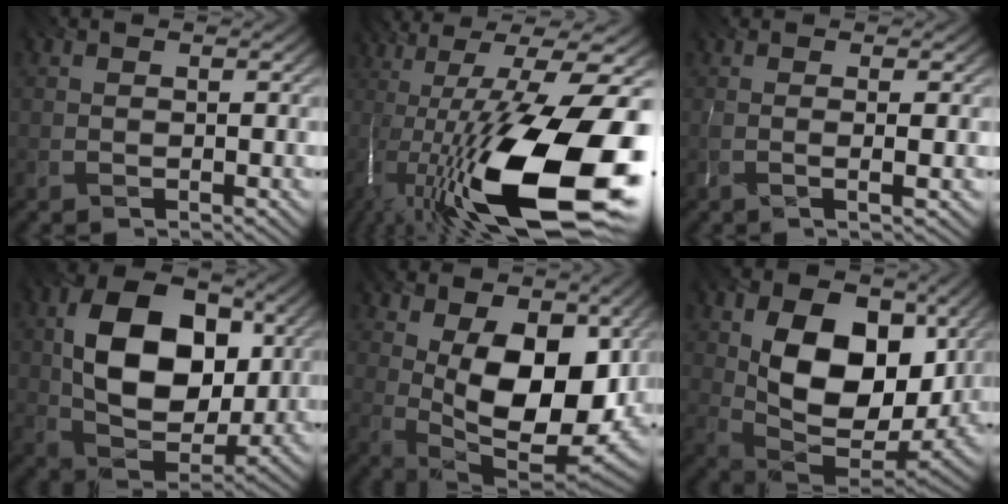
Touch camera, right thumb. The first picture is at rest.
{"total": 20.9, "force": [-7.3, 6.8, 18.3], "torque": [-0.312, -0.004, -0.145]}
{"total": 2.0, "force": [-0.2, -0.2, 2.0], "torque": [-0.028, 0.002, -0.014]}
{"total": 13.7, "force": [1.0, 9.0, 10.3], "torque": [-0.185, -0.003, 0.013]}
{"total": 14.5, "force": [2.6, 8.0, 11.9], "torque": [-0.199, -0.009, 0.044]}
{"total": 15.4, "force": [1.8, 9.6, 11.9], "torque": [-0.202, -0.011, 0.028]}